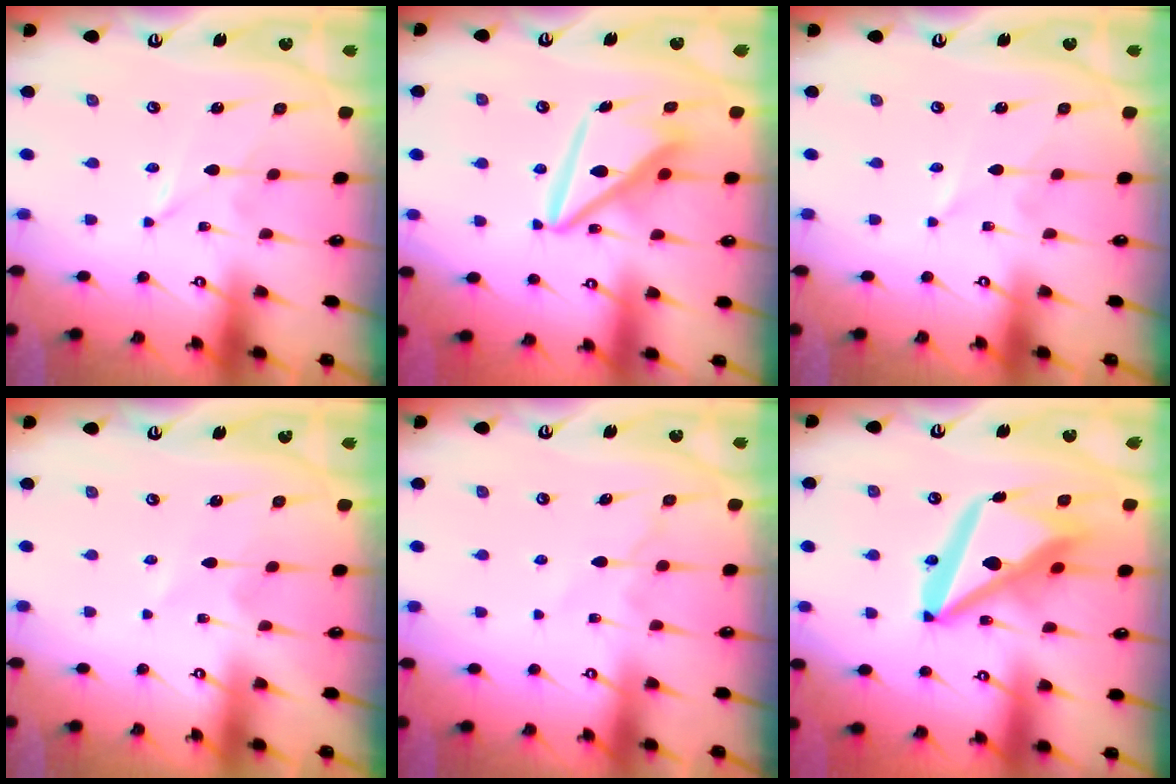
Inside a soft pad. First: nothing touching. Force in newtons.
{"total": 12.5, "press": 12.4, "slide": 1.3}
{"total": 0.8, "press": 0.8, "slide": 0.1}
{"total": 0.6, "press": 0.6, "slide": 0.2}
{"total": 6.0, "press": 6.0, "slide": 0.9}
{"total": 17.4, "press": 17.2, "slide": 2.1}